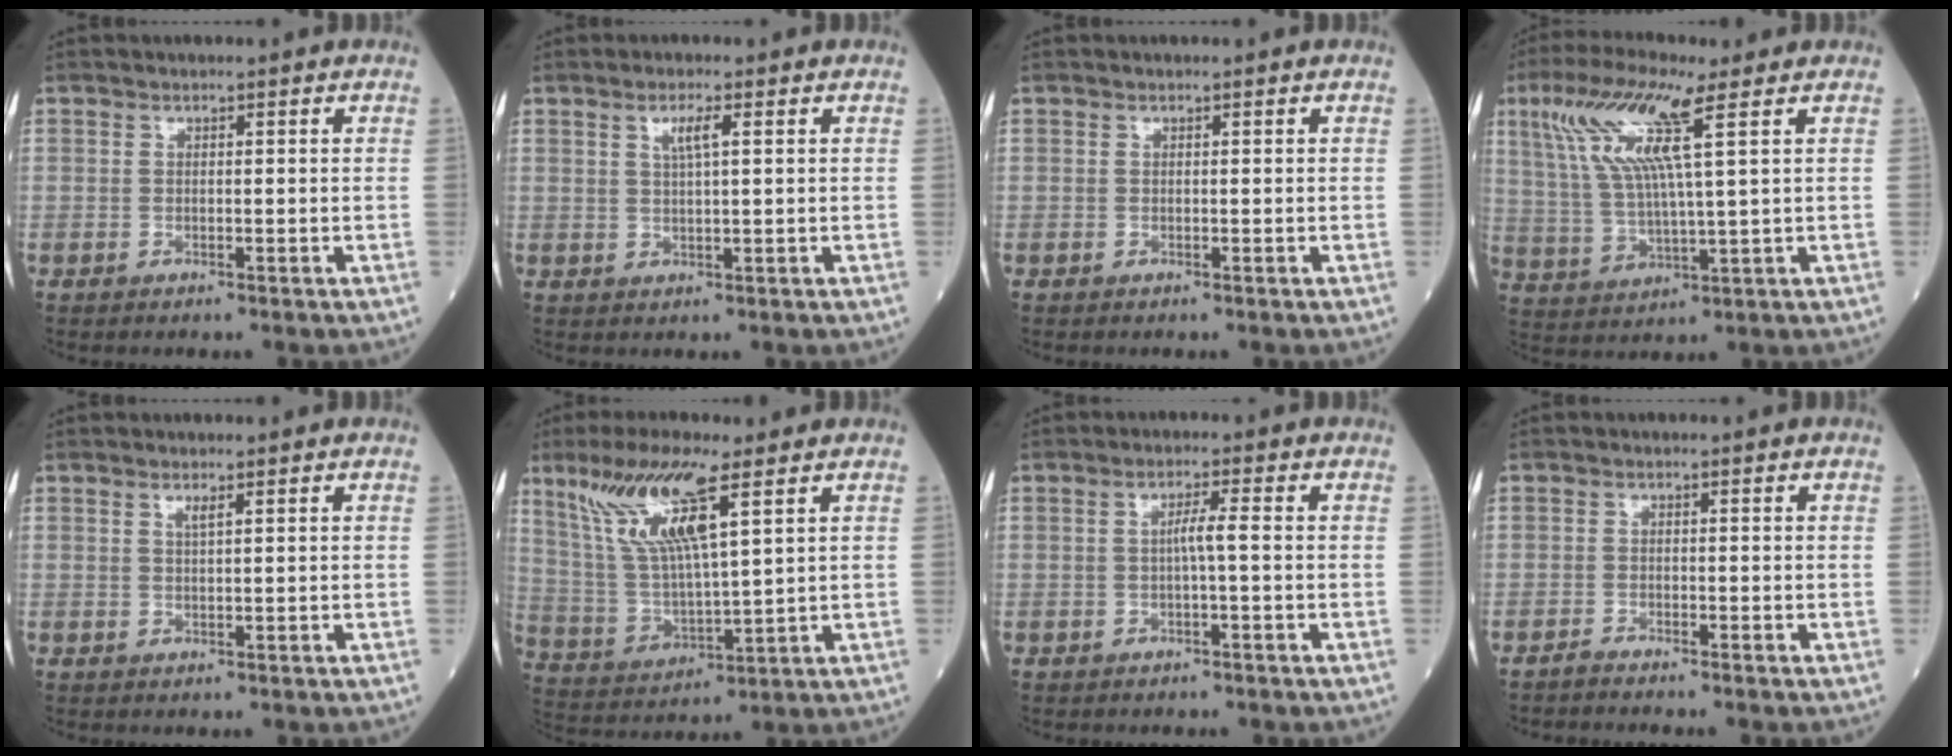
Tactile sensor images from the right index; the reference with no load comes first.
{"total": 2.9, "force": [1.2, 0.1, 2.6], "torque": [-0.051, 0.003, 0.022]}
{"total": 0.0}
{"total": 12.1, "force": [5.2, 0.6, 10.9], "torque": [-0.237, 0.012, 0.100]}
{"total": 1.2, "force": [0.7, 0.0, 0.9], "torque": [-0.021, -0.003, 0.013]}
{"total": 13.5, "force": [7.1, 1.7, 11.3], "torque": [-0.244, 0.004, 0.140]}
{"total": 2.4, "force": [-0.2, -0.2, 2.4], "torque": [-0.040, 0.003, -0.005]}
{"total": 1.3, "force": [-1.3, -0.3, 0.1], "torque": [-0.005, -0.002, -0.024]}